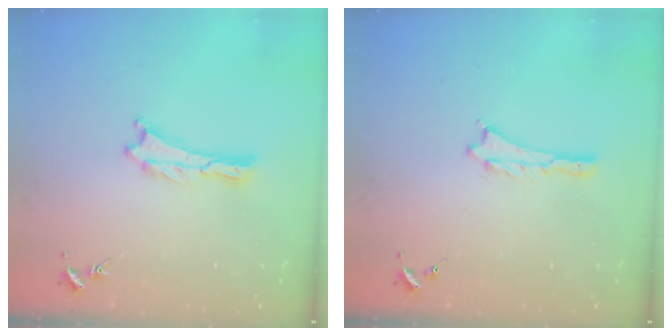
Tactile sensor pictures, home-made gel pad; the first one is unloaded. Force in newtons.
{"total": 0.0}